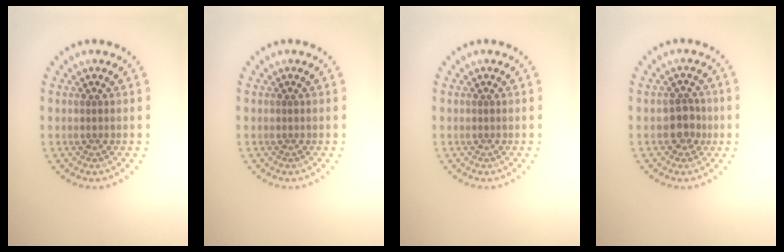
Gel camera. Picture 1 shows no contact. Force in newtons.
{"total": 0.0}
{"total": 0.0}
{"total": 2.2, "press": 2.0, "slide": 0.9}